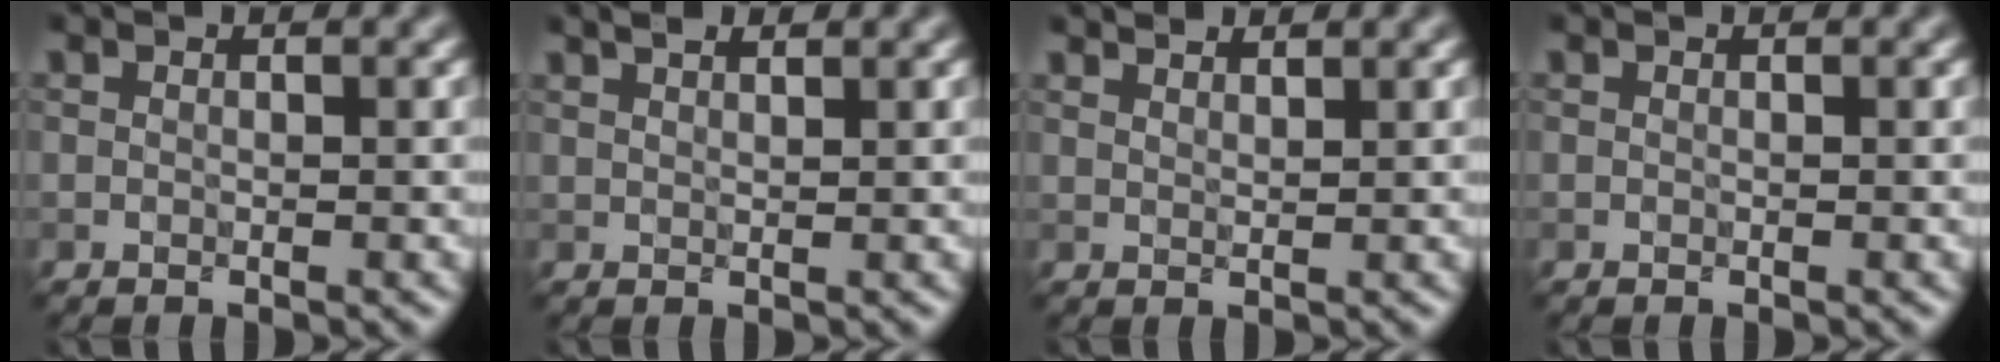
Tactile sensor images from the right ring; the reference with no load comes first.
{"total": 2.1, "force": [1.7, 0.7, 1.1], "torque": [0.005, 0.015, 0.009]}
{"total": 1.7, "force": [1.7, 0.4, 0.3], "torque": [0.013, 0.007, 0.017]}
{"total": 0.0}